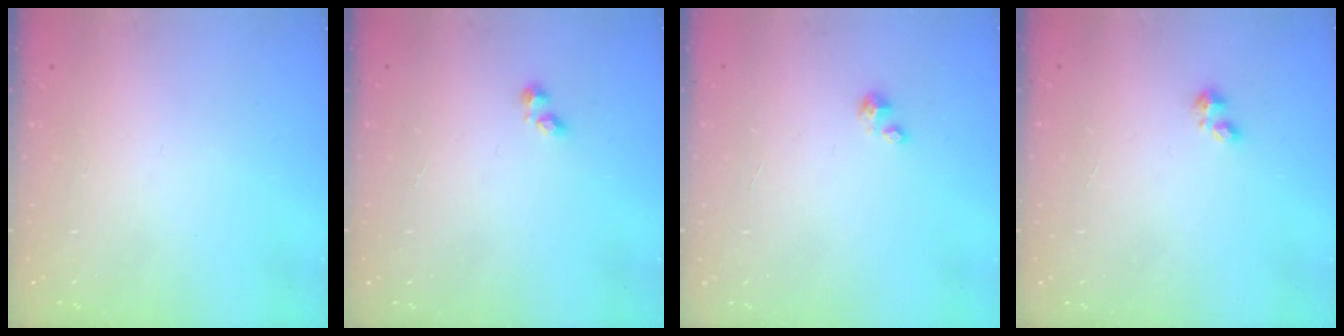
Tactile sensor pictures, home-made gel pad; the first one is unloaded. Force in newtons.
{"total": 1.2, "press": 1.0, "slide": 0.6}
{"total": 0.6, "press": 0.6, "slide": 0.3}
{"total": 2.2, "press": 2.2, "slide": 0.4}